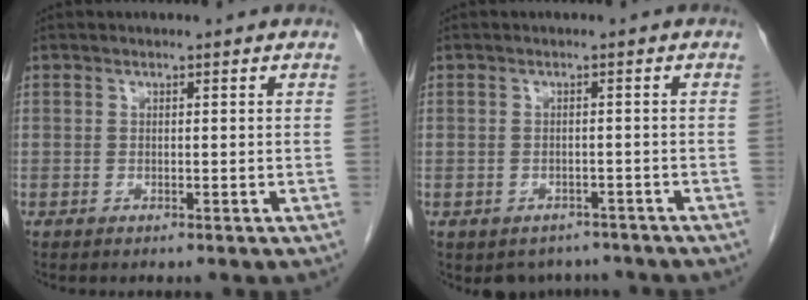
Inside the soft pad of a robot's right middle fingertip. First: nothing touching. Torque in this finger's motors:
{"motor_torque": [0.05, -0.04, 0.02, 0.02]}